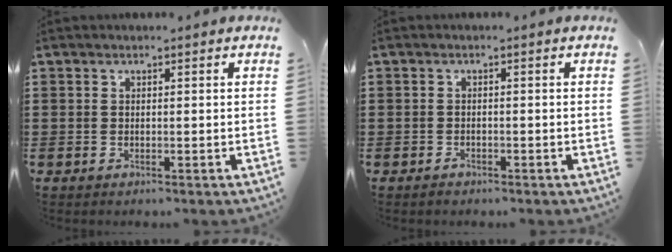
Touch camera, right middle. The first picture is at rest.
{"total": 0.9, "force": [-0.8, 0.4, 0.3], "torque": [-0.007, 0.000, -0.016]}